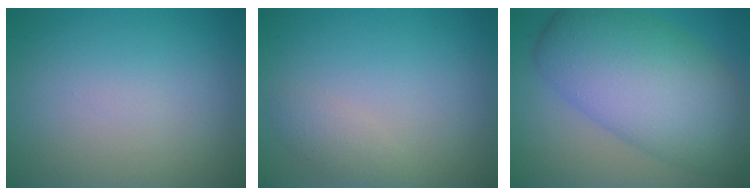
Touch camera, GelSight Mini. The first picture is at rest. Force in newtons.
{"total": 1.4, "press": 1.4, "slide": 0.1}
{"total": 10.6, "press": 10.6, "slide": 0.2}